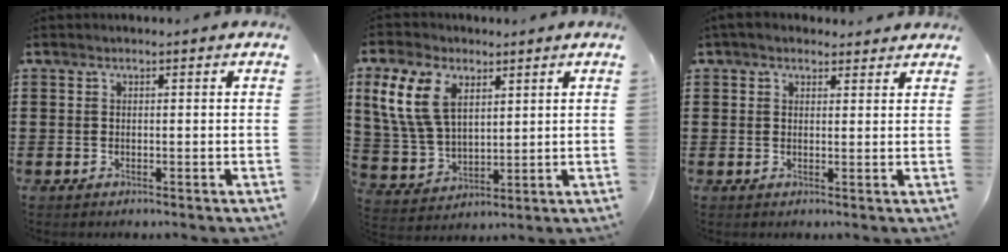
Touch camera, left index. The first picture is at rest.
{"total": 10.3, "force": [4.7, 6.4, 6.6], "torque": [-0.175, 0.009, 0.084]}
{"total": 3.6, "force": [3.2, 1.2, 1.2], "torque": [-0.032, -0.002, 0.061]}